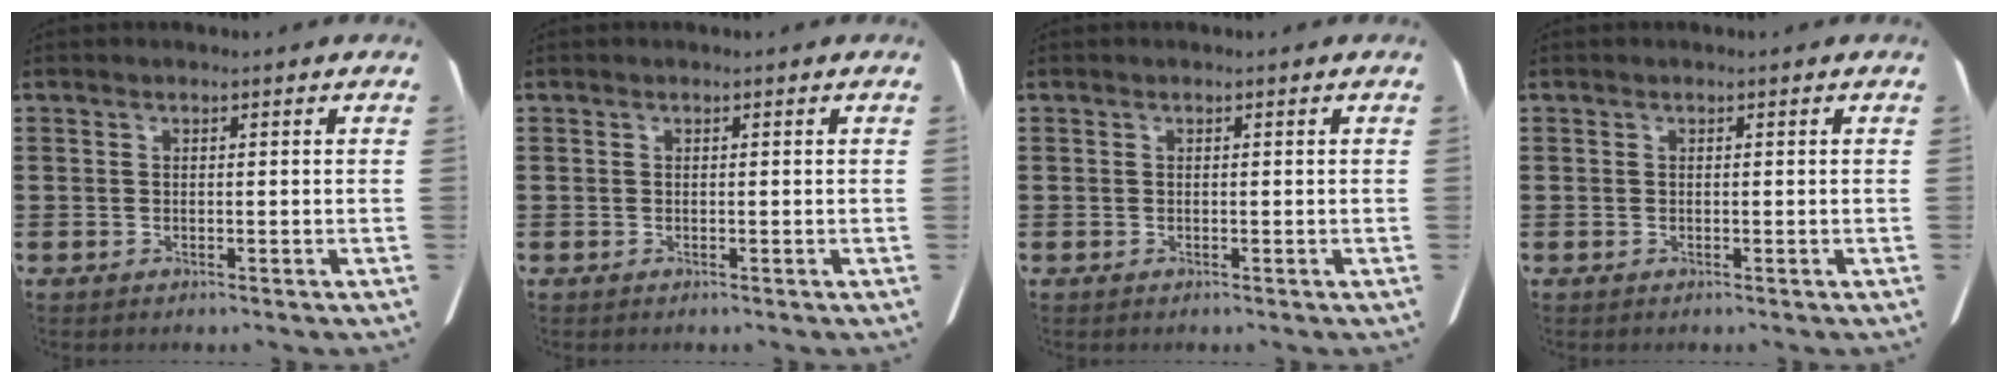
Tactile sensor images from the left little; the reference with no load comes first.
{"total": 0.0}
{"total": 0.0}
{"total": 0.0}